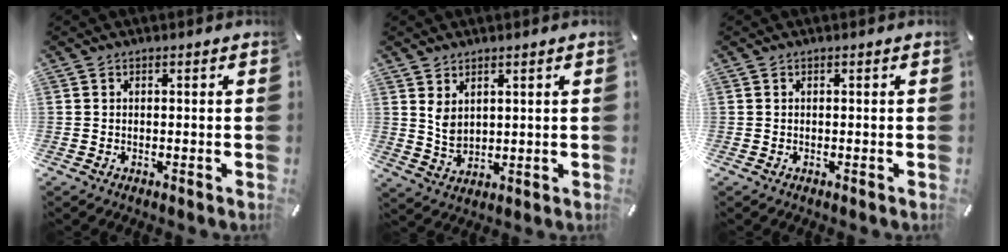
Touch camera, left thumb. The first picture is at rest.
{"total": 4.4, "force": [2.4, 2.8, 2.4], "torque": [-0.065, -0.012, 0.042]}
{"total": 0.0}